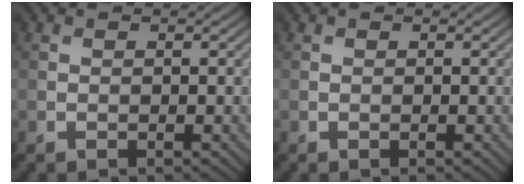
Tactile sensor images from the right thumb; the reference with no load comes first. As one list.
[{"total": 0.0}]